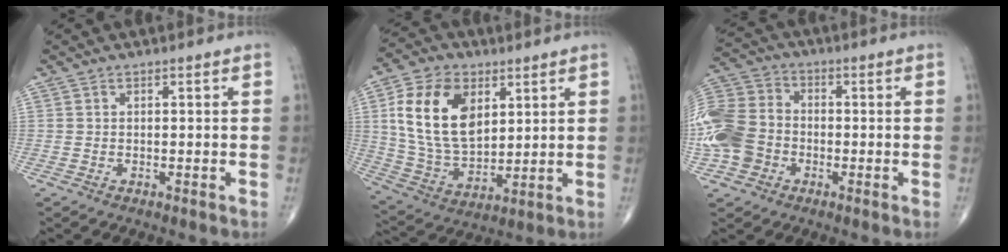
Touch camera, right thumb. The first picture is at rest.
{"total": 17.4, "force": [5.3, 10.9, 12.6], "torque": [-0.216, -0.017, 0.107]}
{"total": 14.2, "force": [-3.7, 11.3, 7.7], "torque": [-0.171, 0.030, -0.075]}